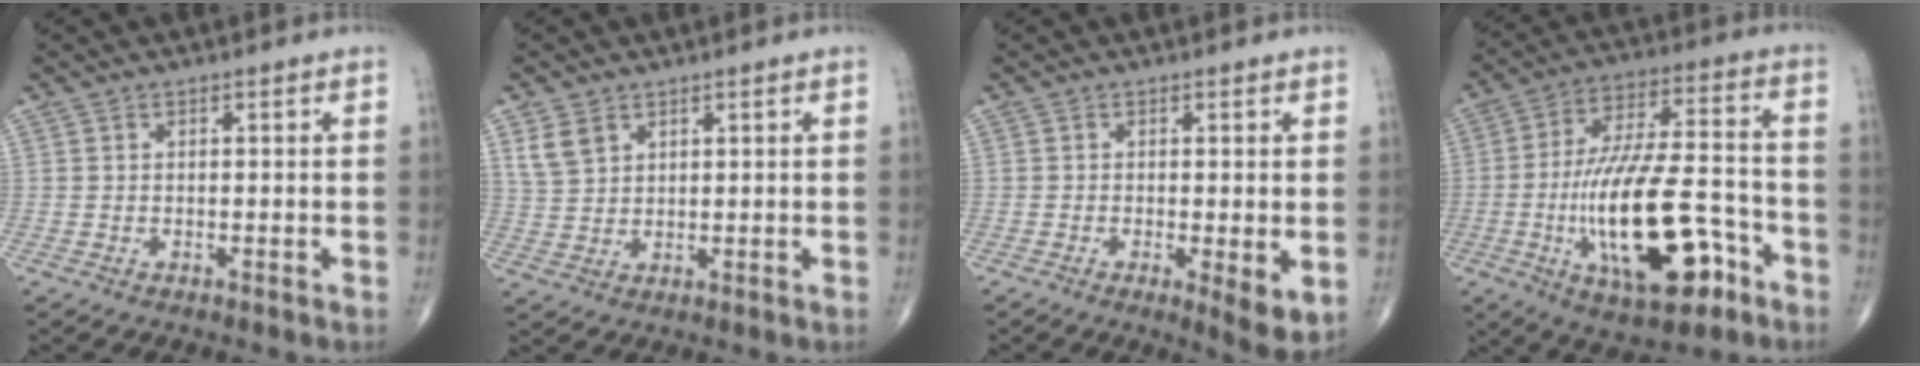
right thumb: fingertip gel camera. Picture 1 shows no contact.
{"total": 4.4, "force": [2.5, 2.9, 2.2], "torque": [-0.037, -0.008, 0.058]}
{"total": 5.2, "force": [-0.9, 1.4, 4.9], "torque": [-0.078, -0.018, -0.015]}
{"total": 22.6, "force": [-7.7, 9.0, 19.2], "torque": [-0.339, 0.033, -0.114]}